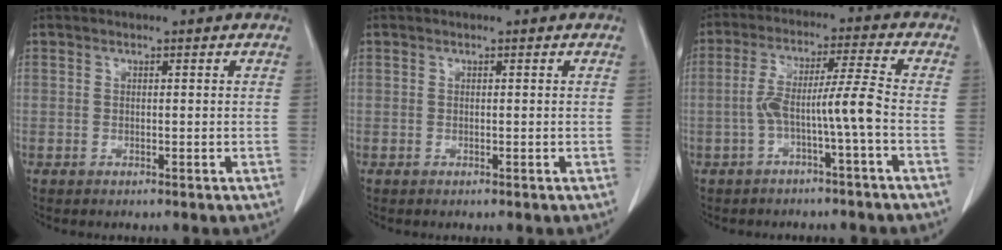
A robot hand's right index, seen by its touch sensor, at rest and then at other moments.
{"total": 0.0}
{"total": 7.3, "force": [-2.3, -0.7, 6.9], "torque": [-0.129, 0.024, -0.037]}